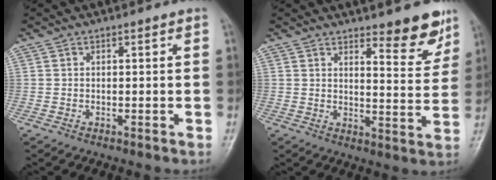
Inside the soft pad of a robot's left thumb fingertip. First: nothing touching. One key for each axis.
{"total": 8.2, "fx": 6.0, "fy": 2.1, "fz": 5.1, "tx": -0.041, "ty": -0.047, "tz": 0.084}